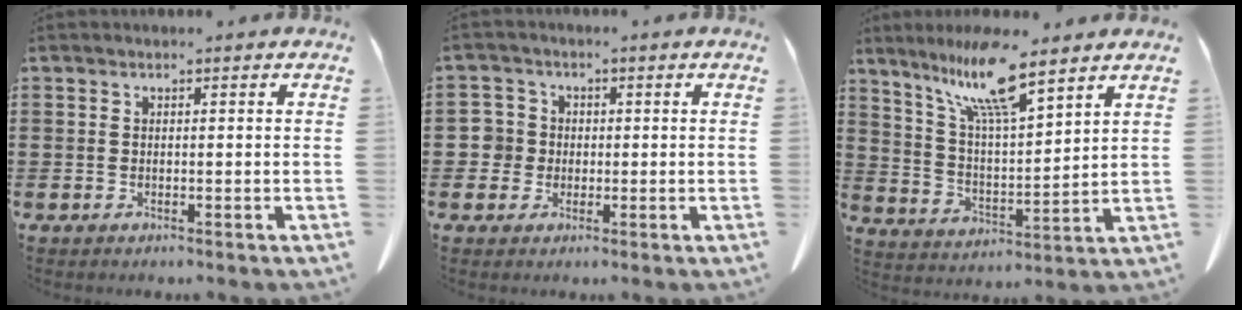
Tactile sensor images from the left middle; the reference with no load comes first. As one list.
[{"total": 3.4, "force": [-0.1, 3.3, 0.8], "torque": [-0.036, 0.009, -0.007]}, {"total": 11.4, "force": [8.2, 1.6, 7.8], "torque": [-0.172, -0.024, 0.143]}]